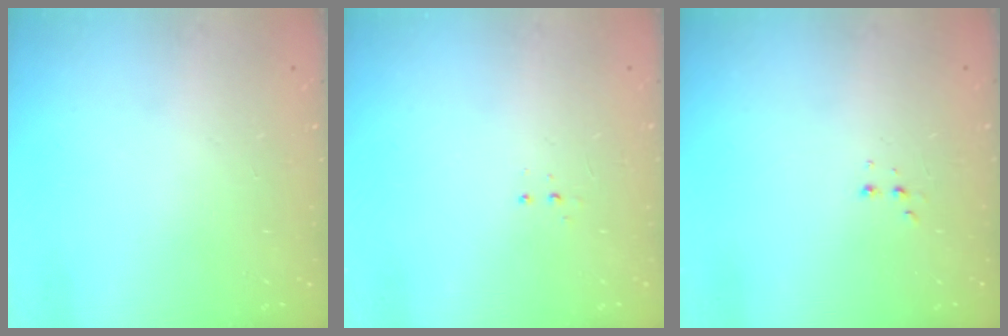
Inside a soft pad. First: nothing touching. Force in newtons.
{"total": 3.3, "press": 3.2, "slide": 0.7}
{"total": 2.5, "press": 2.4, "slide": 0.8}